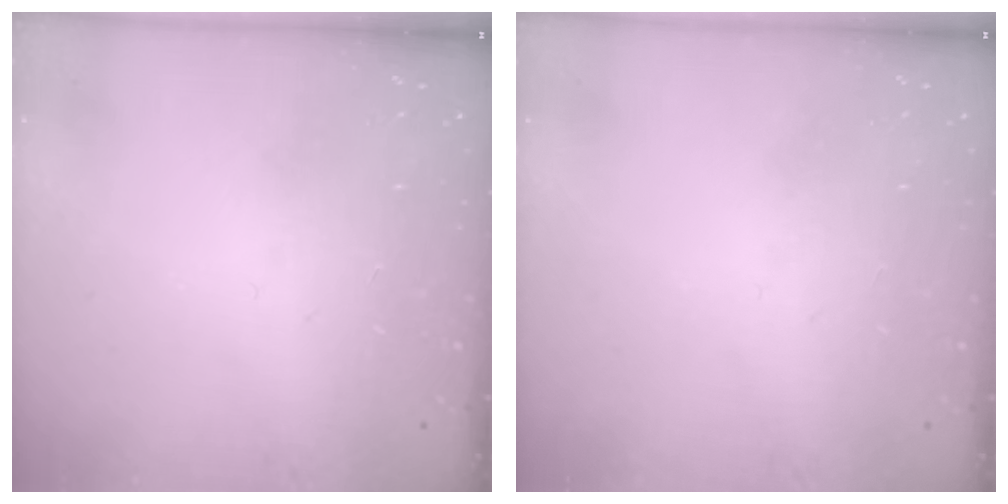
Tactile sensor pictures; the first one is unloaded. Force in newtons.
{"total": 0.0}